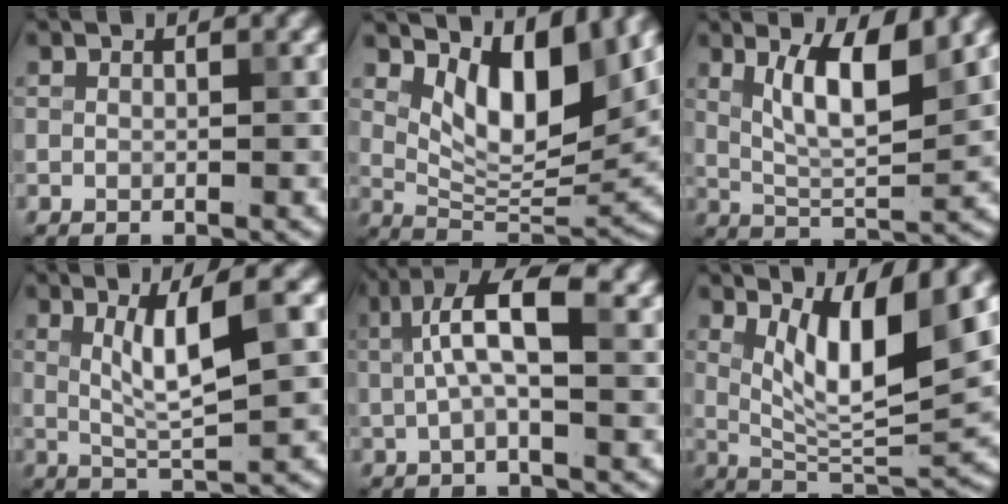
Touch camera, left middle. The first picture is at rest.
{"total": 7.6, "force": [3.5, 3.2, 6.0], "torque": [-0.093, -0.014, 0.058]}
{"total": 6.1, "force": [2.4, 1.7, 5.4], "torque": [-0.098, -0.003, 0.045]}
{"total": 5.3, "force": [1.3, 0.9, 5.1], "torque": [-0.093, 0.000, 0.028]}
{"total": 5.8, "force": [1.3, 1.9, 5.4], "torque": [-0.105, 0.014, 0.017]}
{"total": 7.6, "force": [2.8, 1.7, 6.9], "torque": [-0.114, -0.014, 0.054]}